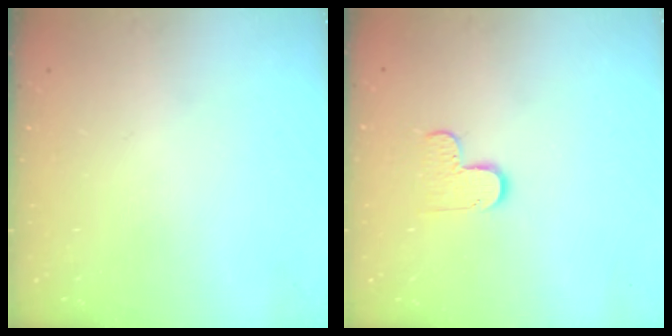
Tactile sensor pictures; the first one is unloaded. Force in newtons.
{"total": 6.1, "press": 6.1, "slide": 0.4}